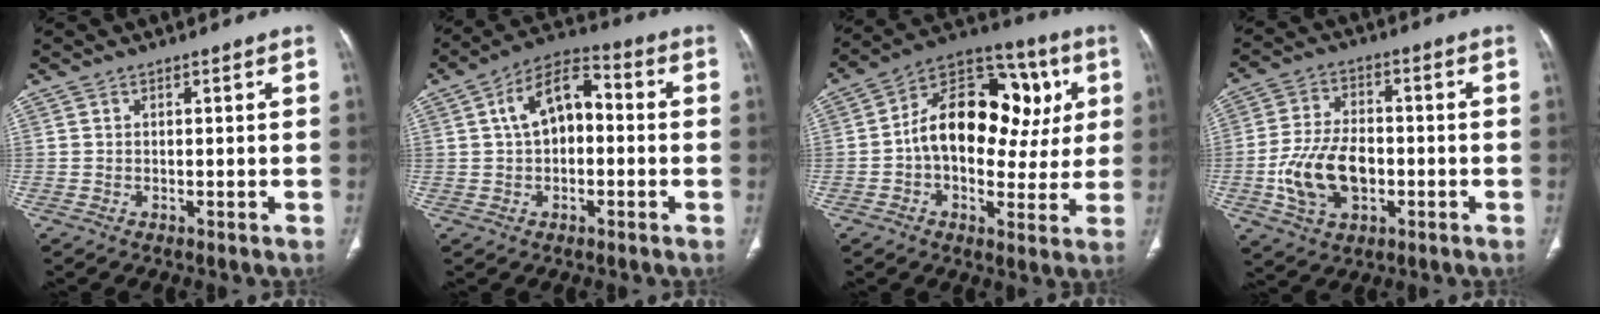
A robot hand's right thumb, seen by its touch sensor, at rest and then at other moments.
{"total": 10.5, "force": [0.8, 6.4, 8.4], "torque": [-0.127, 0.033, 0.001]}
{"total": 21.0, "force": [2.5, 13.3, 16.0], "torque": [-0.201, 0.031, 0.030]}
{"total": 12.6, "force": [-2.8, 8.0, 9.3], "torque": [-0.168, 0.016, -0.045]}